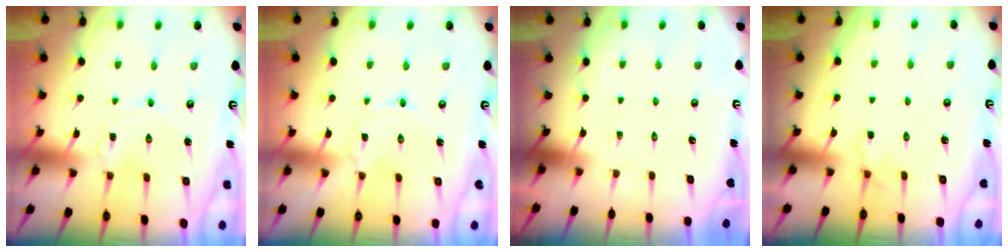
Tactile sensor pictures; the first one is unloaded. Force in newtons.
{"total": 0.0}
{"total": 0.0}
{"total": 2.2, "press": 1.5, "slide": 1.6}